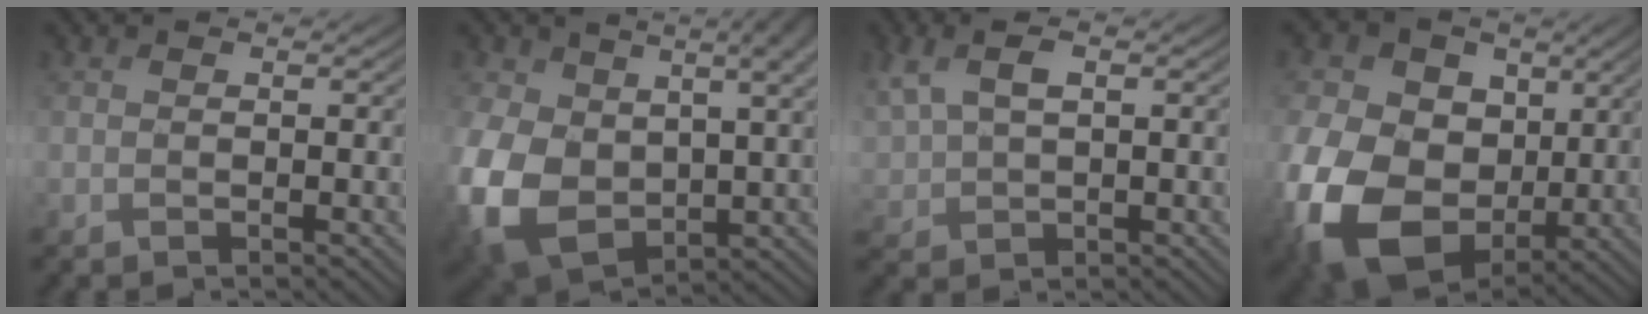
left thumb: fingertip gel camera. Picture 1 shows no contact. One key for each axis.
{"total": 17.6, "fx": 0.8, "fy": 11.5, "fz": 13.3, "tx": -0.309, "ty": -0.051, "tz": 0.049}
{"total": 6.3, "fx": 2.4, "fy": 3.5, "fz": 4.7, "tx": -0.123, "ty": 0.007, "tz": 0.050}
{"total": 17.6, "fx": -1.7, "fy": 13.6, "fz": 11.1, "tx": -0.277, "ty": -0.027, "tz": -0.008}